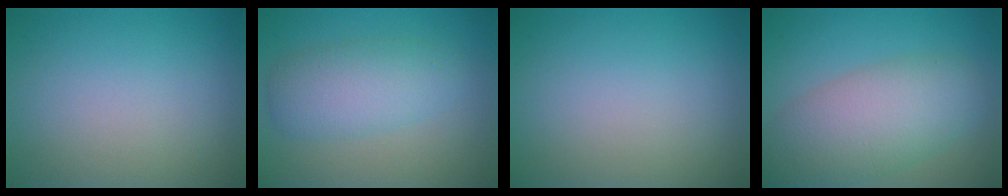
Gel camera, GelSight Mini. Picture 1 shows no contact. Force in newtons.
{"total": 4.4, "press": 4.4, "slide": 0.2}
{"total": 0.0}
{"total": 7.0, "press": 7.0, "slide": 0.4}